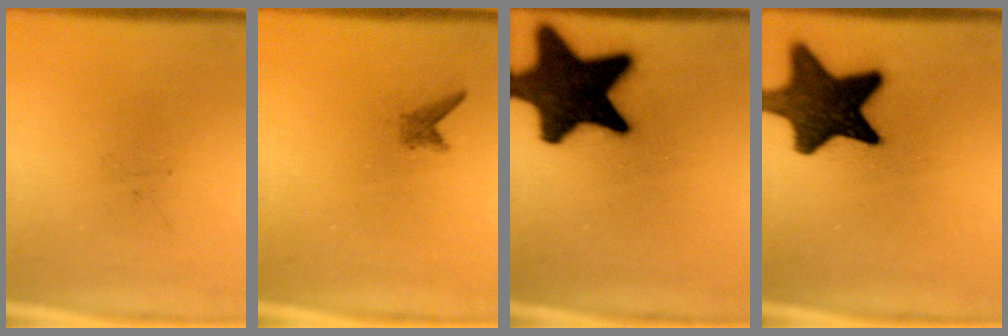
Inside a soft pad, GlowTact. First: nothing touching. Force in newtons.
{"total": 1.0}
{"total": 19.8}
{"total": 14.3}